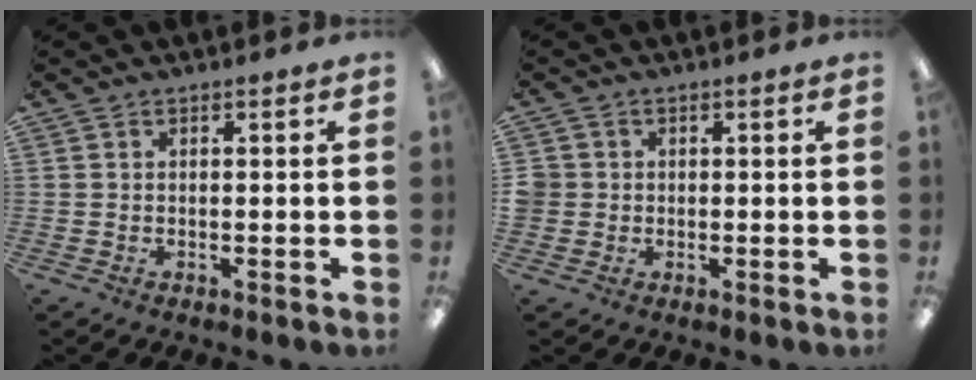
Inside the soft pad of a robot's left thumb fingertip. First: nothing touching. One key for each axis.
{"total": 2.6, "fx": 0.1, "fy": 2.6, "fz": 0.5, "tx": -0.011, "ty": 0.005, "tz": 0.002}